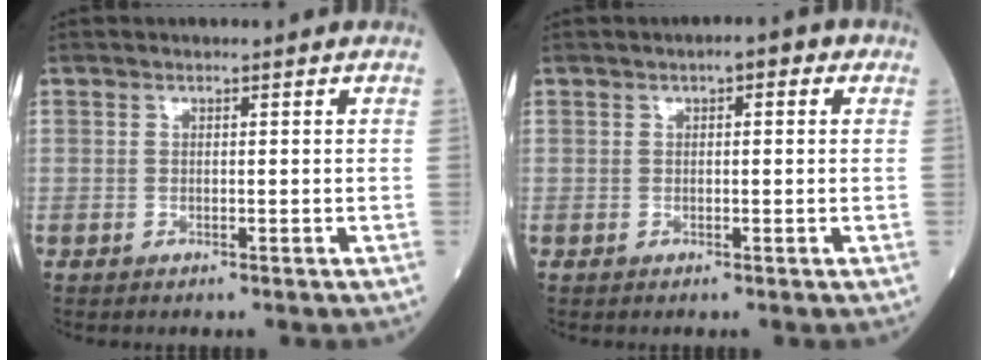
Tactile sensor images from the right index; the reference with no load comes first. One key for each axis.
{"total": 2.5, "fx": 1.1, "fy": 1.1, "fz": 2.0, "tx": -0.025, "ty": 0.017, "tz": 0.011}